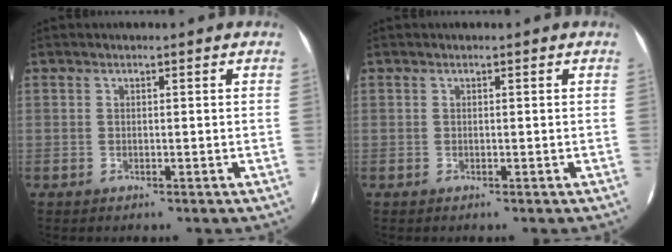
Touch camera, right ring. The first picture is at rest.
{"total": 0.0}